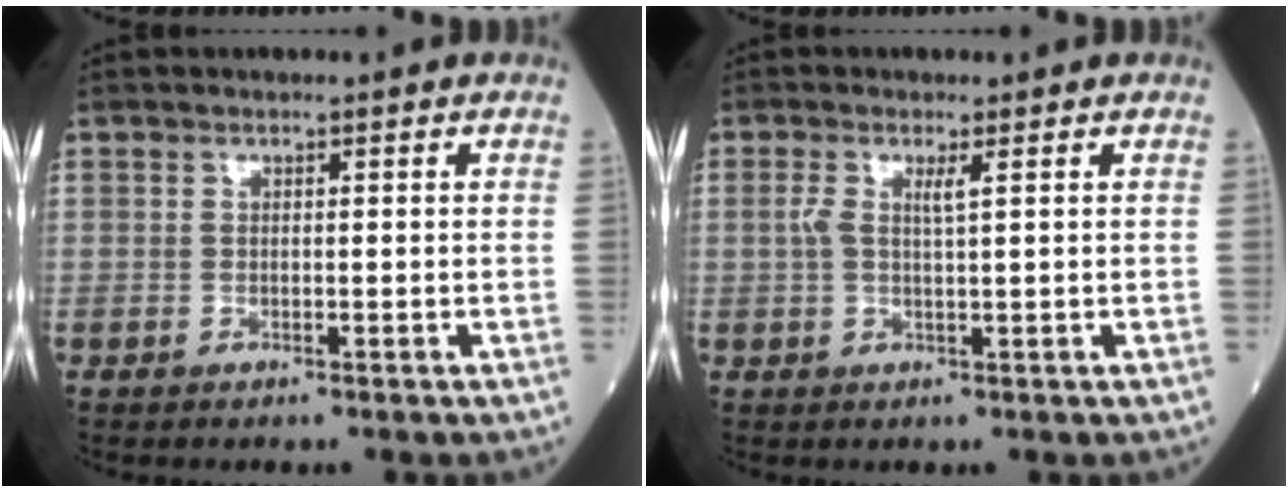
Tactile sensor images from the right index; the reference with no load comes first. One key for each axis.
{"total": 2.6, "fx": 0.8, "fy": 0.2, "fz": 2.4, "tx": -0.057, "ty": 0.007, "tz": 0.016}